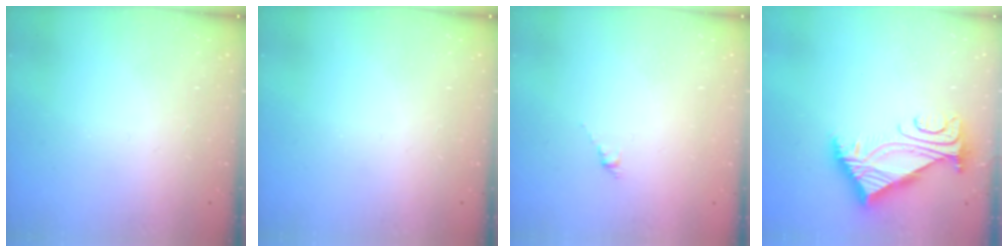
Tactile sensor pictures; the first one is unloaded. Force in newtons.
{"total": 0.0}
{"total": 0.0}
{"total": 5.3, "press": 5.3, "slide": 0.5}